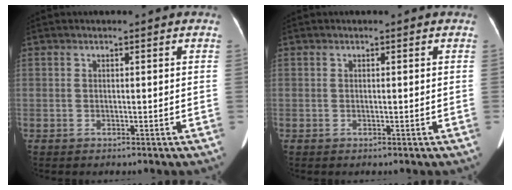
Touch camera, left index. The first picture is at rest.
{"total": 0.0}